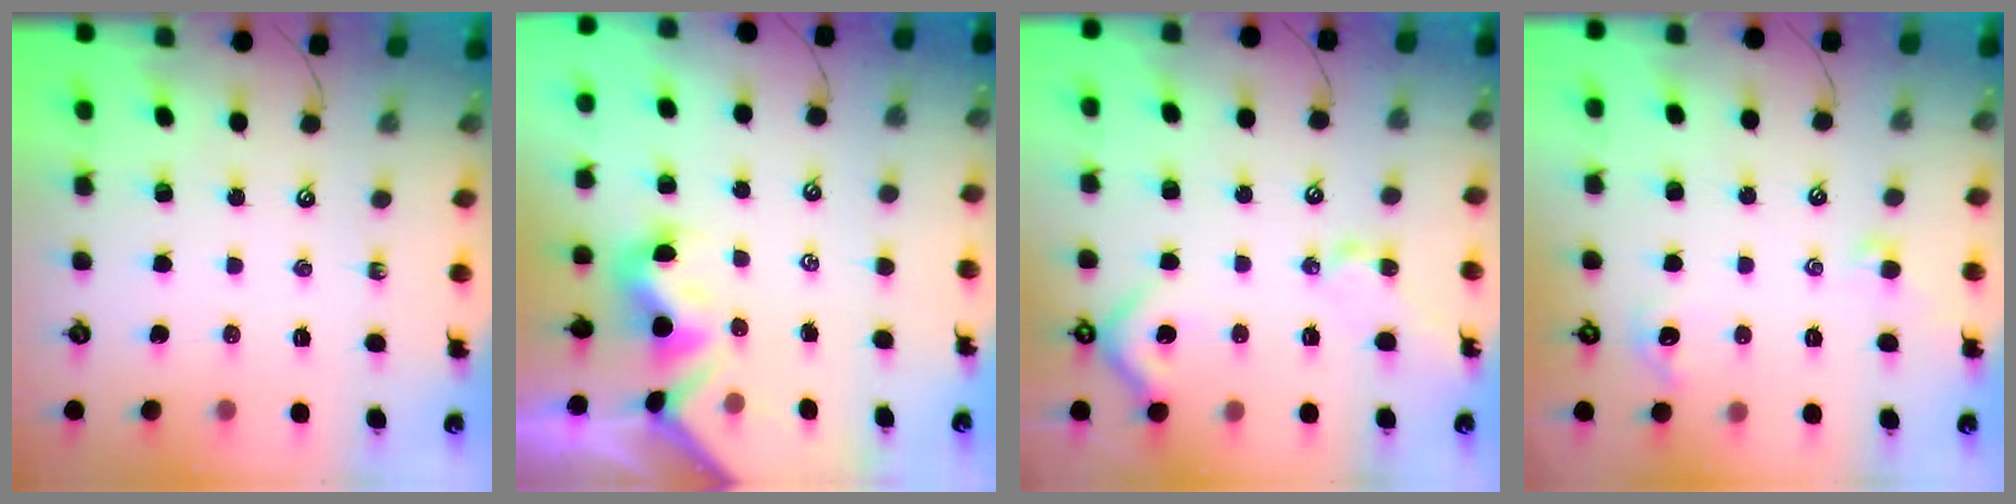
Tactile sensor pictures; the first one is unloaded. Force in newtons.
{"total": 2.2, "press": 2.1, "slide": 0.7}
{"total": 6.8, "press": 6.8, "slide": 1.1}
{"total": 1.9, "press": 1.9, "slide": 0.4}